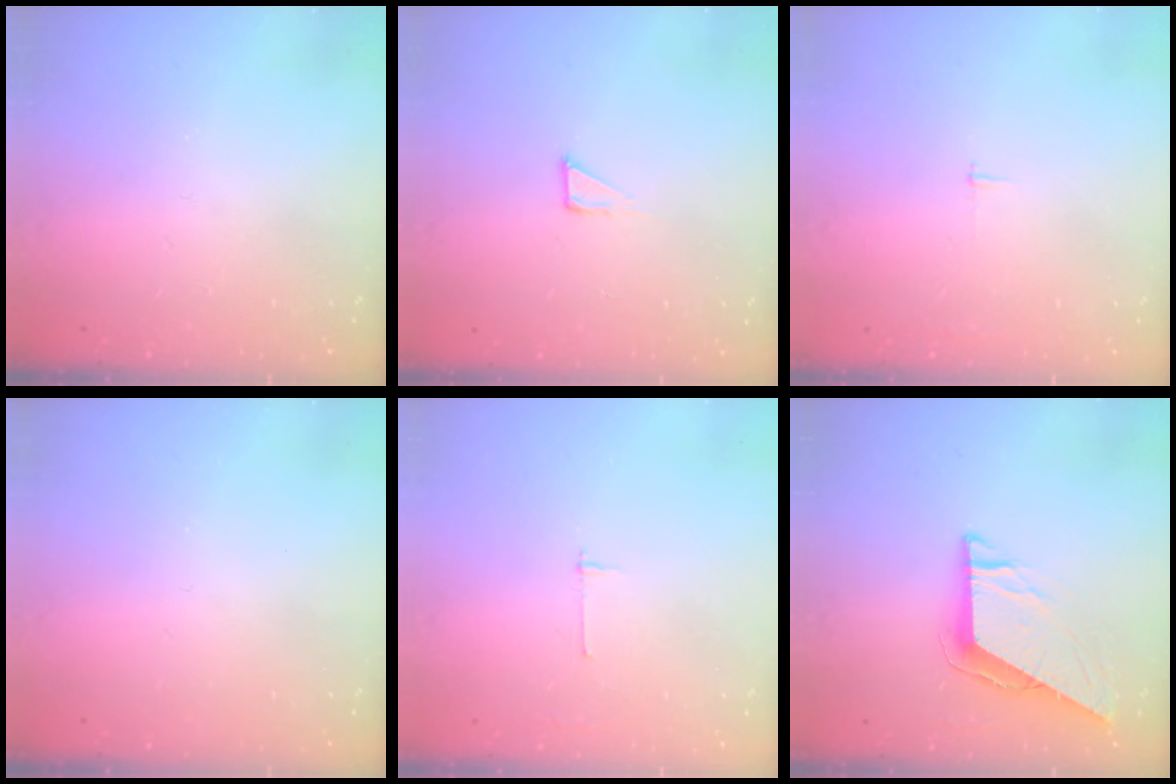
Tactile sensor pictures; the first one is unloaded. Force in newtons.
{"total": 2.3, "press": 2.3, "slide": 0.1}
{"total": 2.3, "press": 2.3, "slide": 0.2}
{"total": 0.0}
{"total": 2.7, "press": 2.7, "slide": 0.3}
{"total": 7.6, "press": 7.6, "slide": 0.3}